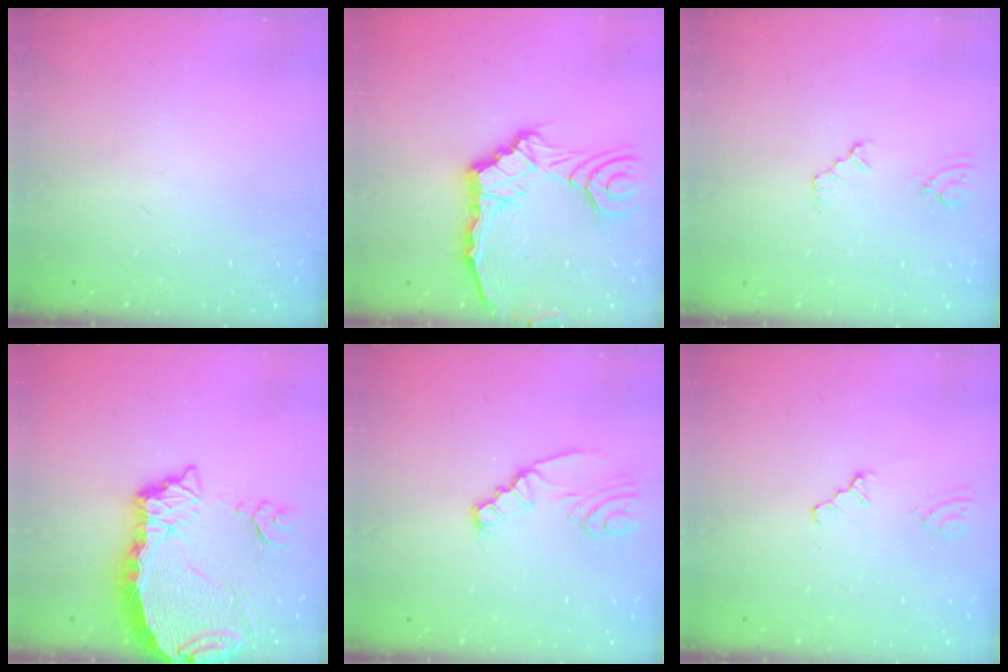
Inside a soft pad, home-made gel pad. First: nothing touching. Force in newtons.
{"total": 12.2, "press": 12.0, "slide": 1.7}
{"total": 2.3, "press": 2.3, "slide": 0.4}
{"total": 11.0, "press": 10.9, "slide": 1.2}
{"total": 2.3, "press": 2.2, "slide": 0.3}
{"total": 0.6, "press": 0.6, "slide": 0.2}